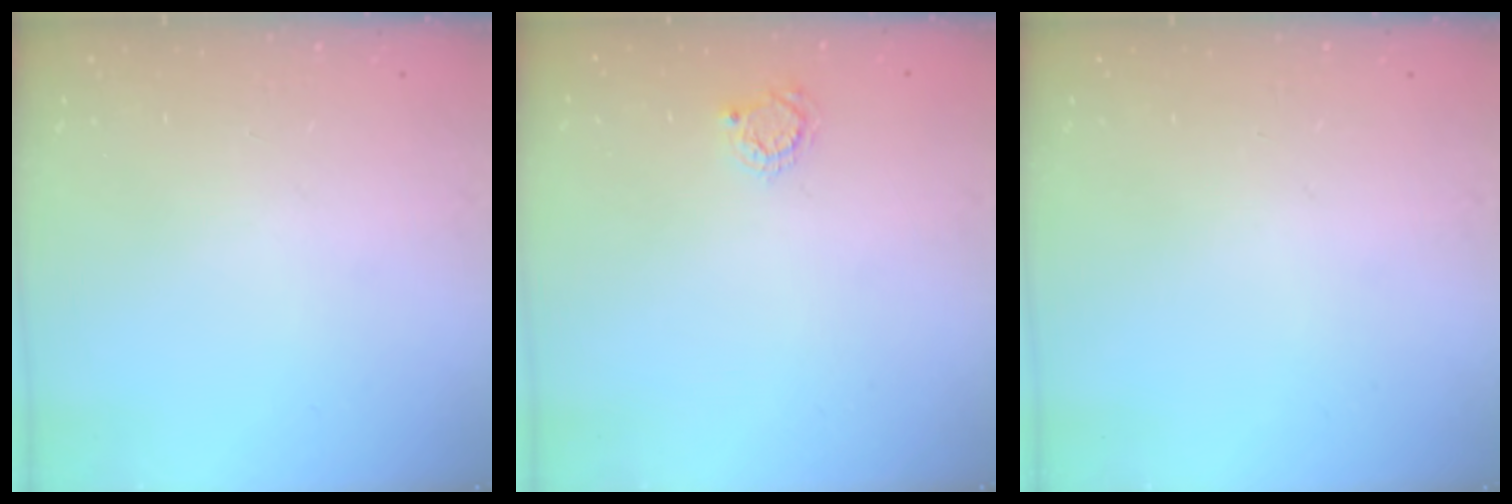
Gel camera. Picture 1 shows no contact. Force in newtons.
{"total": 3.7, "press": 3.7, "slide": 0.3}
{"total": 0.0}